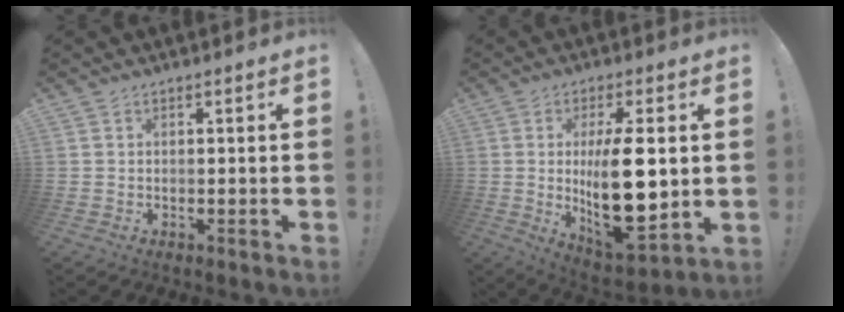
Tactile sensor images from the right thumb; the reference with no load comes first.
{"total": 18.7, "force": [0.8, 7.7, 17.0], "torque": [-0.288, -0.022, 0.015]}